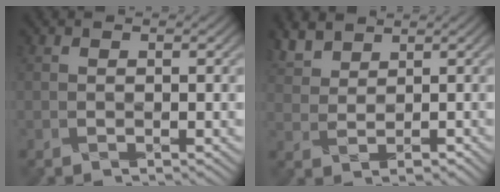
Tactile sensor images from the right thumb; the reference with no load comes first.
{"total": 3.9, "force": [3.0, 1.9, 1.7], "torque": [-0.048, 0.011, 0.065]}